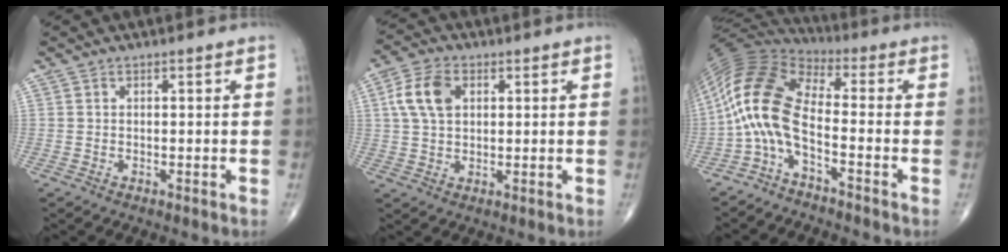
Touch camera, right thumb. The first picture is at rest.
{"total": 7.9, "force": [2.1, 5.1, 5.7], "torque": [-0.110, 0.007, 0.037]}
{"total": 12.0, "force": [-3.5, 4.7, 10.4], "torque": [-0.226, 0.062, -0.086]}